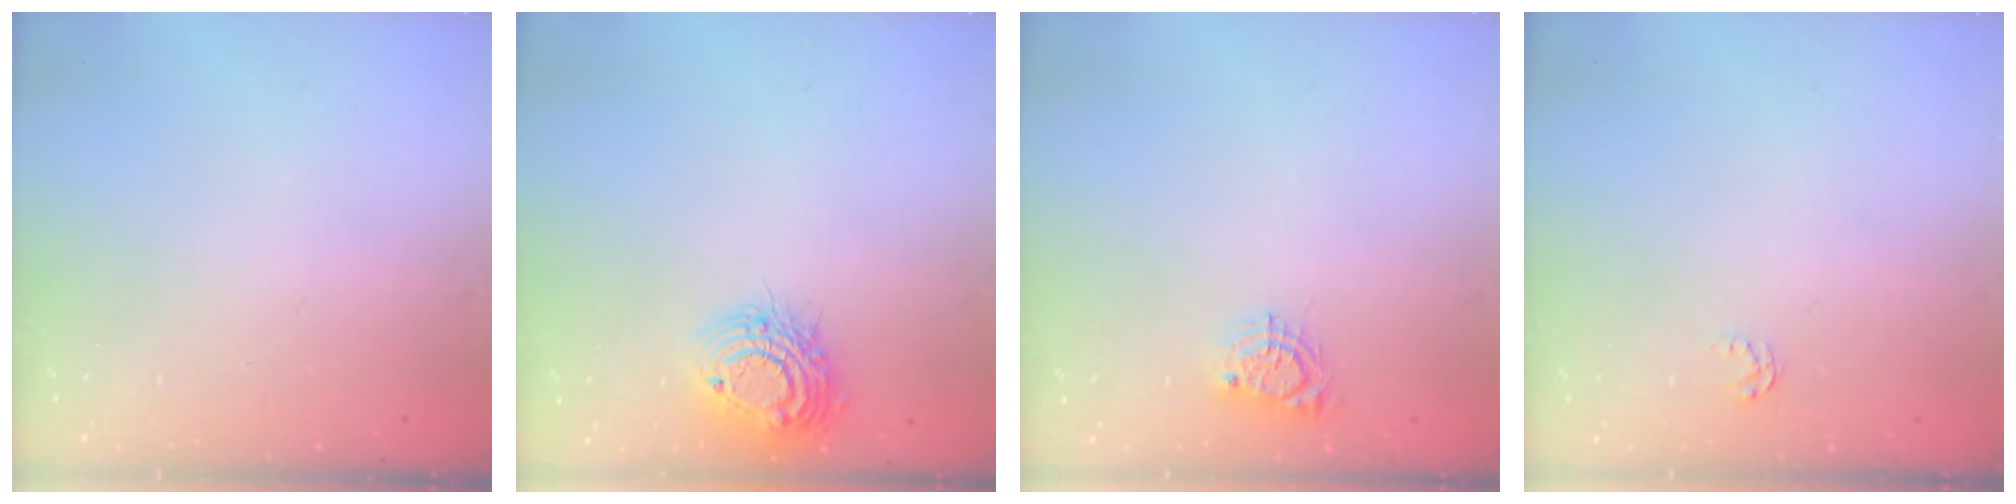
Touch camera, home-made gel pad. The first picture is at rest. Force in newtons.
{"total": 12.7, "press": 12.7, "slide": 0.8}
{"total": 5.8, "press": 5.8, "slide": 0.3}
{"total": 2.6, "press": 2.6, "slide": 0.3}